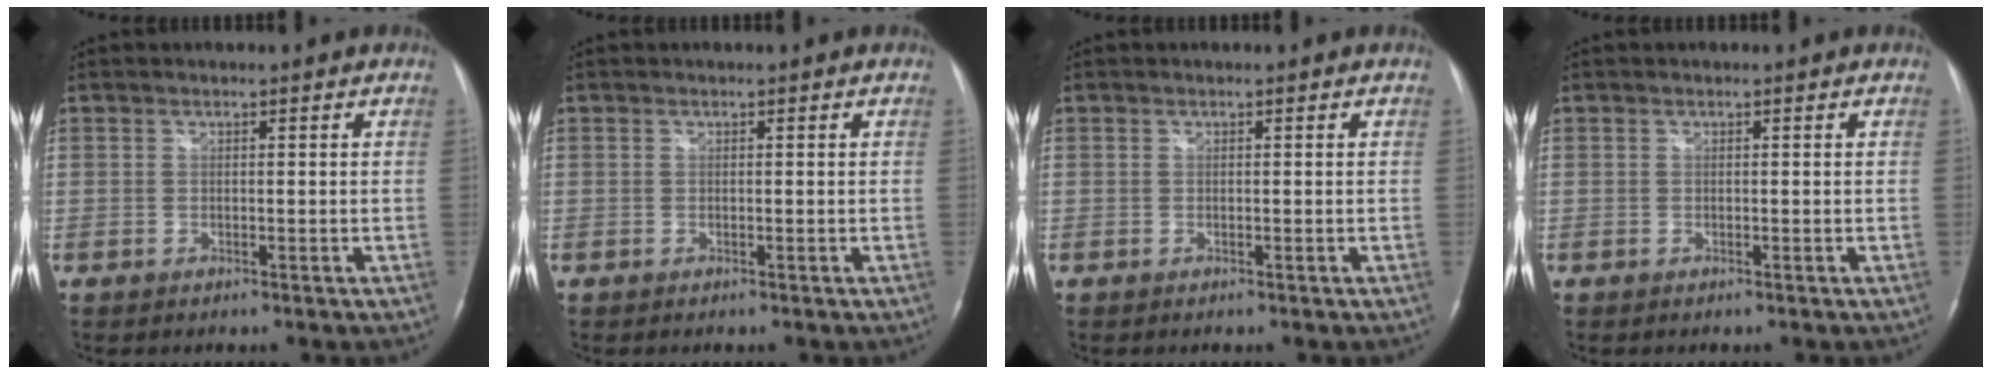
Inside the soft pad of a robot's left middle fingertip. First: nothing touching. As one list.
[{"total": 0.0}, {"total": 0.0}, {"total": 0.0}]